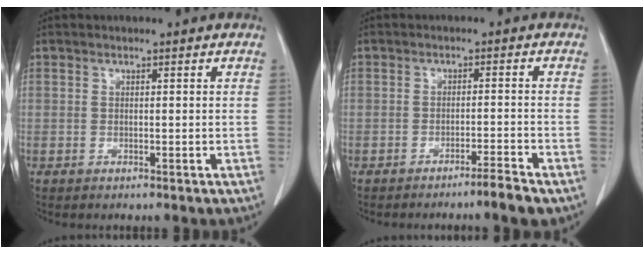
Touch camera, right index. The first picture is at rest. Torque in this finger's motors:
{"motor_torque": [0.39, -0.51, 0.01, -0.01]}